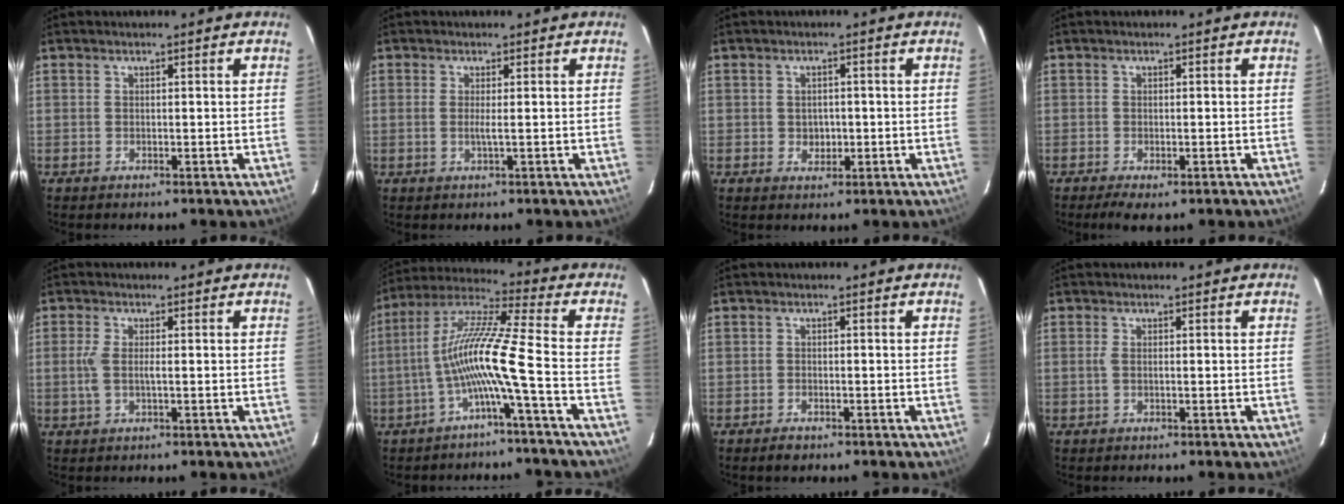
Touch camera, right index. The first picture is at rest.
{"total": 1.4, "force": [-0.1, -0.4, 1.3], "torque": [-0.026, -0.005, -0.003]}
{"total": 2.6, "force": [-0.3, 2.3, 1.2], "torque": [-0.020, 0.004, -0.001]}
{"total": 3.4, "force": [-2.0, 1.4, 2.3], "torque": [-0.050, -0.012, -0.031]}
{"total": 3.4, "force": [-0.4, 0.9, 3.3], "torque": [-0.073, 0.000, -0.007]}
{"total": 11.4, "force": [-3.9, -1.2, 10.6], "torque": [-0.209, 0.011, -0.076]}
{"total": 1.8, "force": [-1.4, 0.9, 0.7], "torque": [-0.013, -0.001, -0.022]}
{"total": 1.3, "force": [-0.2, 0.3, 1.3], "torque": [-0.028, 0.000, -0.005]}